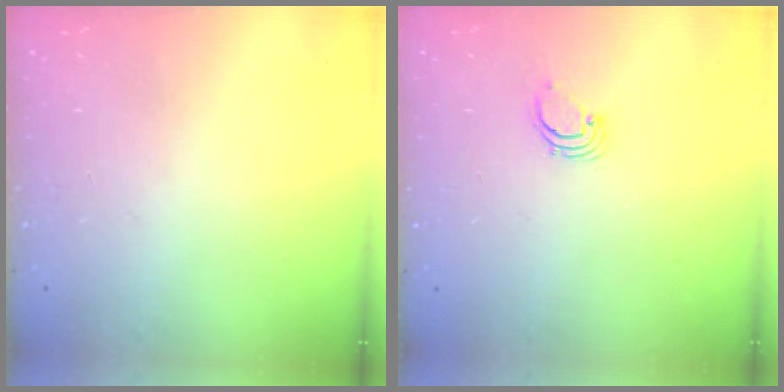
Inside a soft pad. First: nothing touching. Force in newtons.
{"total": 1.7, "press": 1.7, "slide": 0.1}